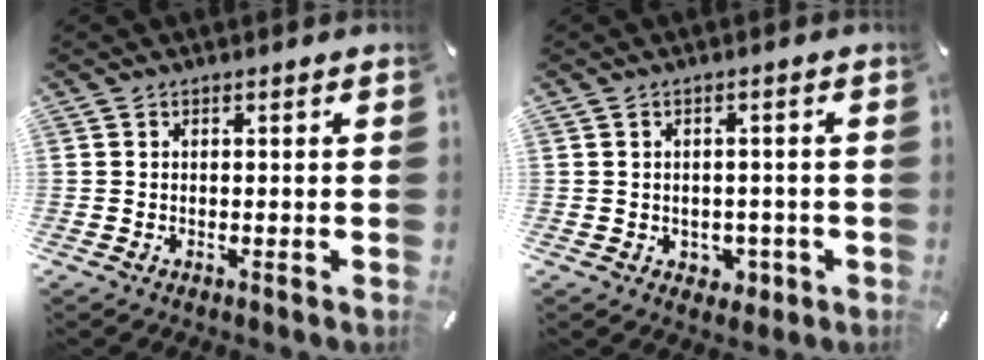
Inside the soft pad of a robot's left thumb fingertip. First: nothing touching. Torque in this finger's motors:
{"motor_torque": [0.00, 0.00, 0.17, 0.16, 0.00]}